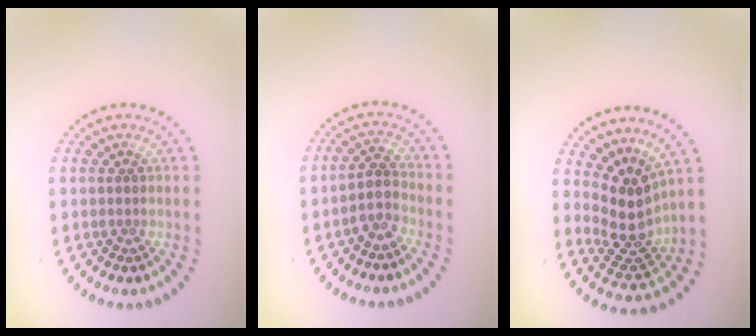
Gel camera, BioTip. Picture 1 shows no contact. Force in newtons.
{"total": 2.2, "press": 1.9, "slide": 1.1}
{"total": 3.9, "press": 2.9, "slide": 2.6}